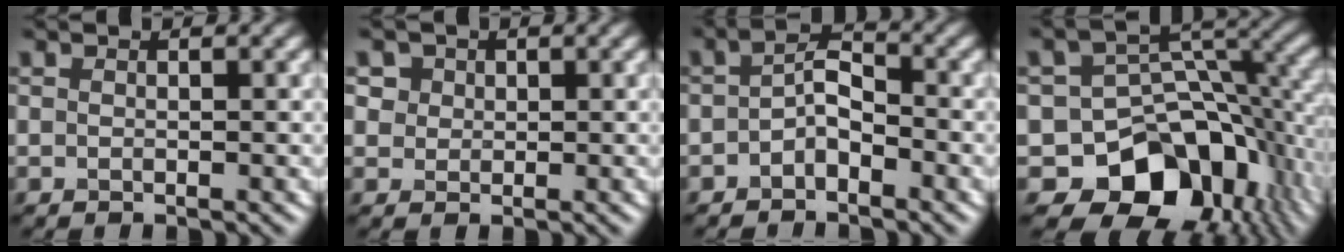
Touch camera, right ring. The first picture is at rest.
{"total": 3.2, "force": [1.8, 2.4, 1.3], "torque": [-0.037, 0.001, 0.034]}
{"total": 2.4, "force": [-1.2, 1.1, 1.7], "torque": [-0.031, 0.010, -0.027]}
{"total": 12.9, "force": [-6.4, 9.0, 6.7], "torque": [-0.094, -0.013, -0.102]}